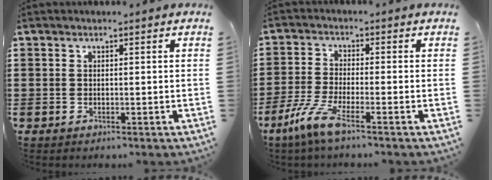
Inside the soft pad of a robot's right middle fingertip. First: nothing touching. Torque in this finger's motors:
{"motor_torque": [1.94, -0.19, 0.50, 0.13]}